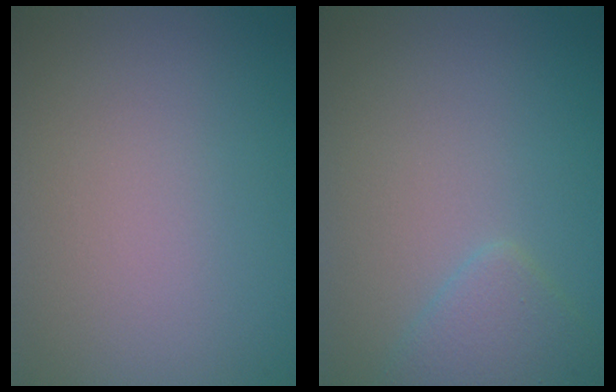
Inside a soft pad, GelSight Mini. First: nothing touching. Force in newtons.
{"total": 2.4, "press": 2.4, "slide": 0.1}